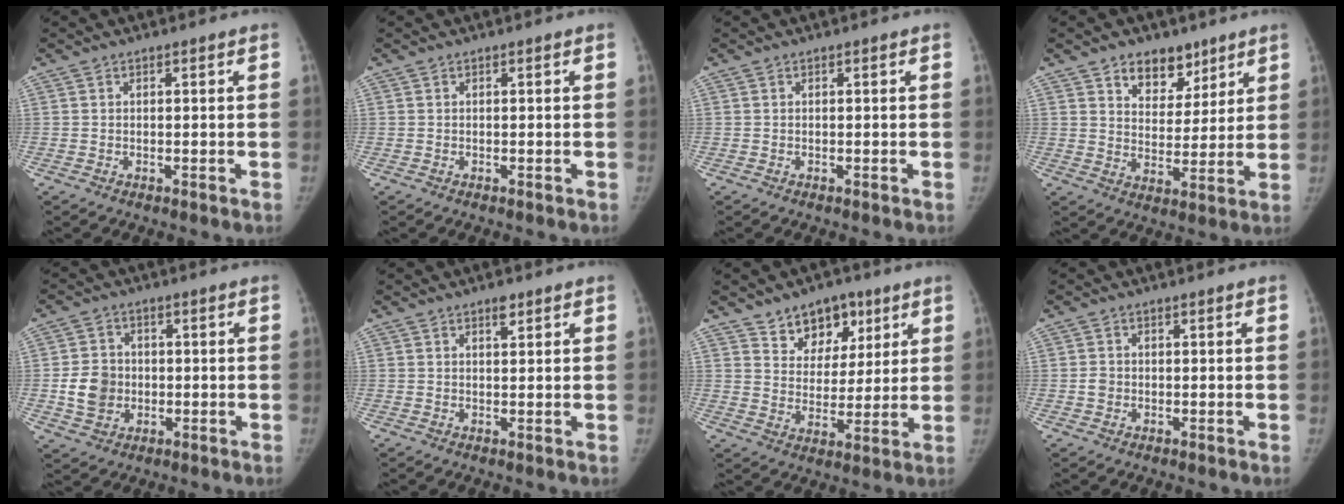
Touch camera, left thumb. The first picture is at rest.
{"total": 0.0}
{"total": 0.0}
{"total": 9.3, "force": [6.1, 5.9, 3.6], "torque": [-0.016, -0.036, 0.100]}
{"total": 7.2, "force": [-0.7, 6.2, 3.5], "torque": [-0.042, 0.006, -0.011]}
{"total": 2.1, "force": [1.4, 0.8, 1.3], "torque": [-0.013, -0.007, 0.021]}
{"total": 10.5, "force": [6.5, 7.2, 4.0], "torque": [-0.018, -0.032, 0.108]}
{"total": 1.6, "force": [-0.2, 1.5, 0.7], "torque": [-0.007, 0.003, -0.002]}